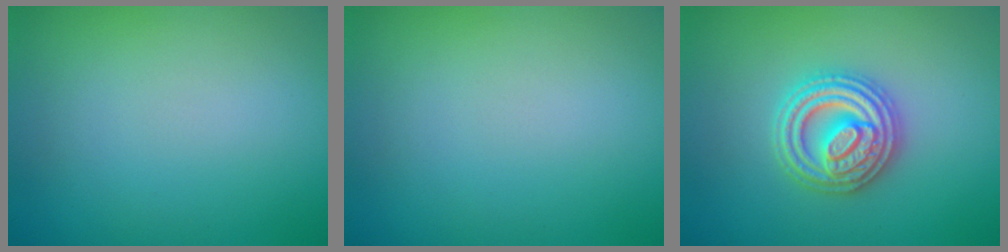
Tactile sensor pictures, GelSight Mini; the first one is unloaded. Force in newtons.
{"total": 0.0}
{"total": 5.0, "press": 4.9, "slide": 0.6}